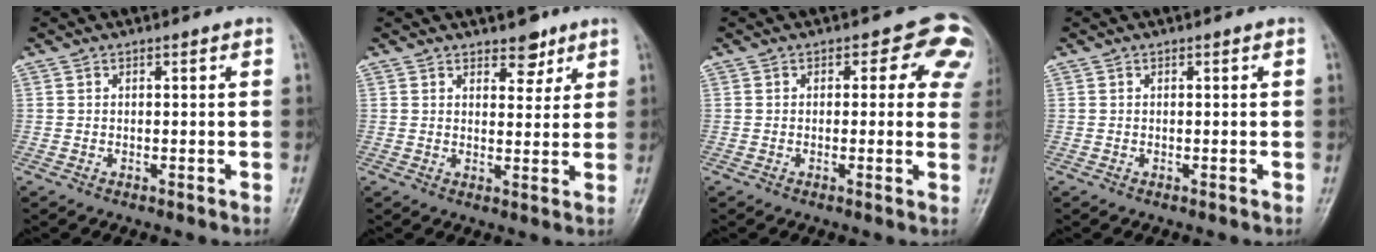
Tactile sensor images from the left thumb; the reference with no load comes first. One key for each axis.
{"total": 4.4, "fx": 3.1, "fy": 2.4, "fz": 2.0, "tx": -0.001, "ty": -0.019, "tz": 0.046}
{"total": 7.0, "fx": 3.2, "fy": 4.6, "fz": 4.2, "tx": 0.002, "ty": -0.007, "tz": 0.014}
{"total": 0.0}